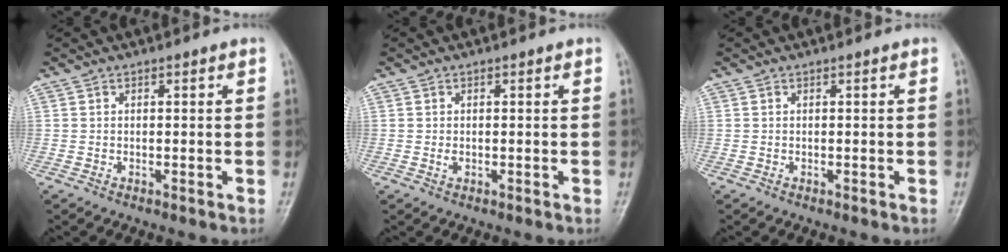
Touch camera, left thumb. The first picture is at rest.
{"total": 1.0, "force": [0.0, 0.7, 0.8], "torque": [-0.012, -0.001, -0.001]}
{"total": 0.0}